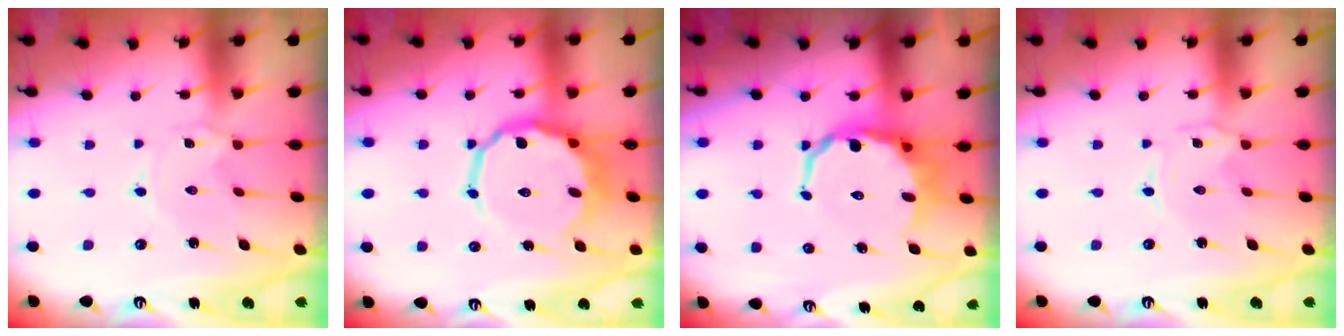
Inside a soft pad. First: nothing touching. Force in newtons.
{"total": 11.7, "press": 11.3, "slide": 2.9}
{"total": 11.2, "press": 10.8, "slide": 2.8}
{"total": 0.8, "press": 0.7, "slide": 0.1}